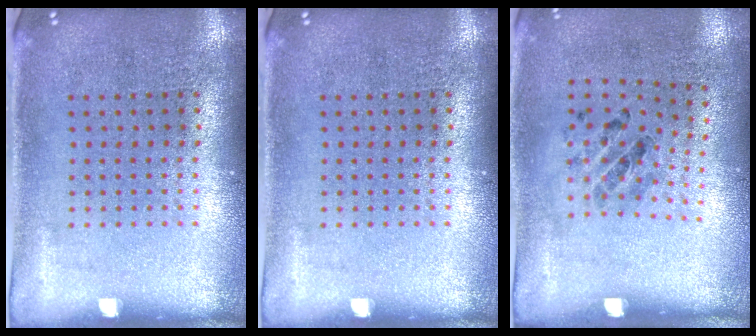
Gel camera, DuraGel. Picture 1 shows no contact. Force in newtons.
{"total": 0.0}
{"total": 1.3, "press": 0.7, "slide": 1.2}